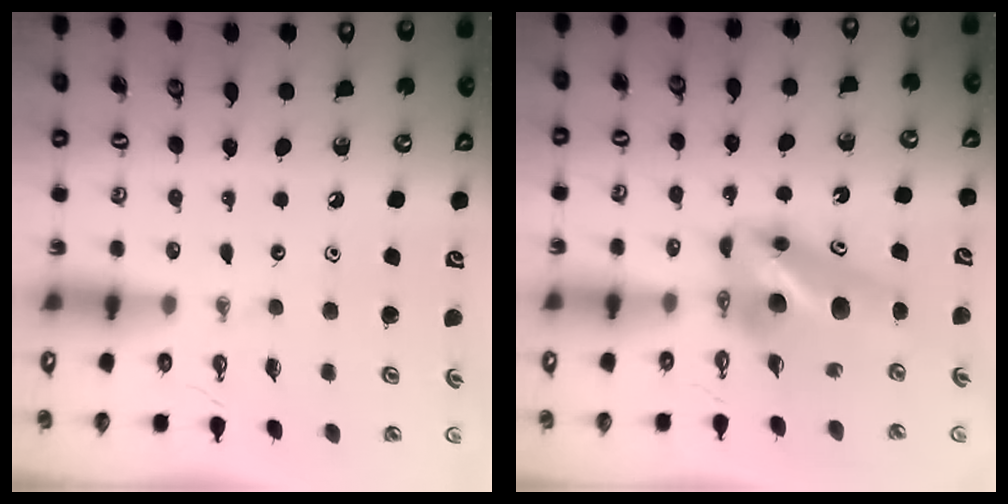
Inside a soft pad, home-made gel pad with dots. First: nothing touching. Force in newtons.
{"total": 7.9, "press": 7.8, "slide": 0.8}